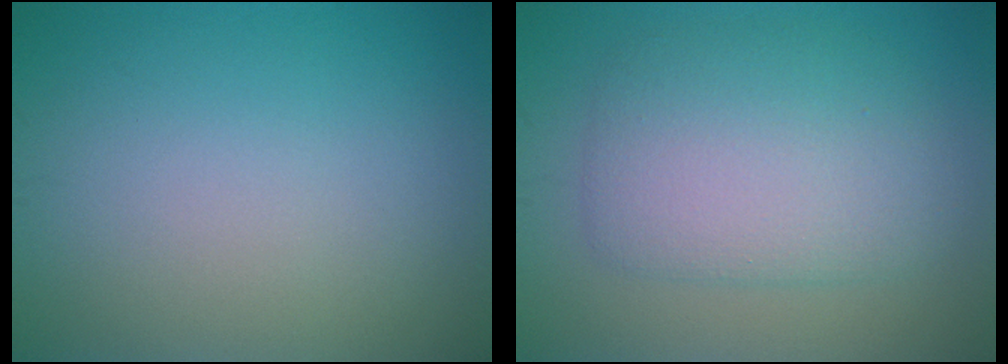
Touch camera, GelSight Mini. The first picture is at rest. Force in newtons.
{"total": 5.8, "press": 5.8, "slide": 0.1}